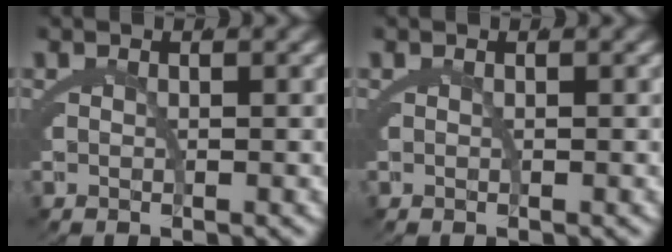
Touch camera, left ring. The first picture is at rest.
{"total": 0.0}